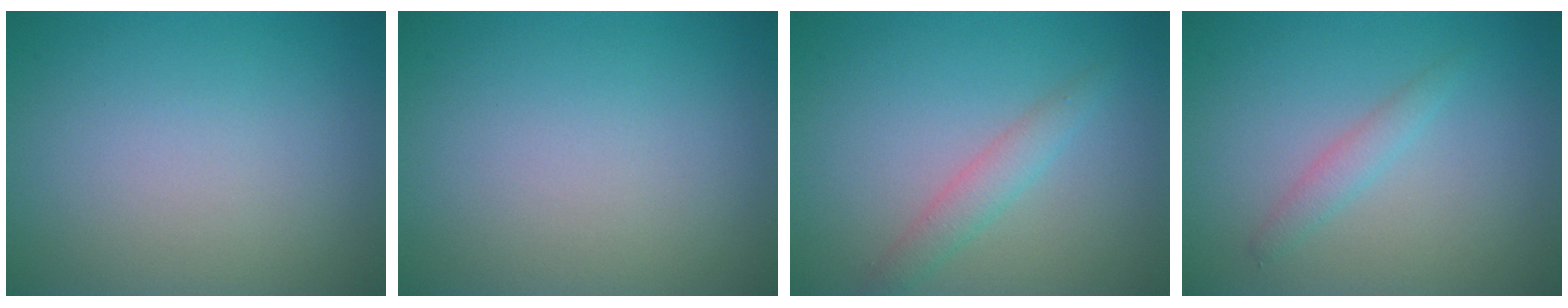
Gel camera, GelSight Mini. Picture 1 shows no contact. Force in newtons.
{"total": 0.0}
{"total": 1.9, "press": 1.9, "slide": 0.1}
{"total": 1.5, "press": 1.5, "slide": 0.1}